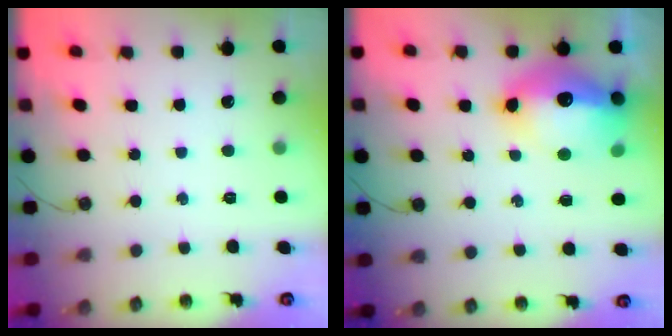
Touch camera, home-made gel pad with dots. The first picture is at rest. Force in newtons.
{"total": 17.8, "press": 17.7, "slide": 1.7}